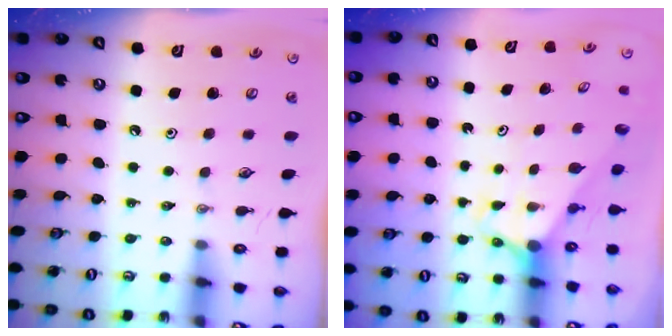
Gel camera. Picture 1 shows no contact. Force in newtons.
{"total": 2.8, "press": 2.8, "slide": 0.0}